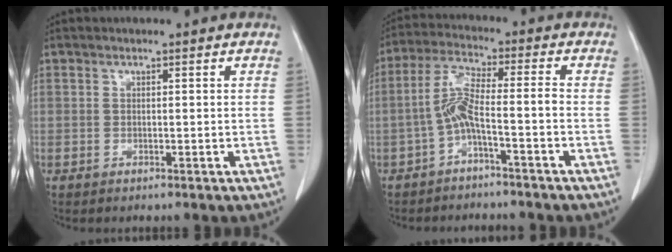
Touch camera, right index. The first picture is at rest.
{"total": 6.0, "force": [-2.5, 0.1, 5.5], "torque": [-0.113, 0.022, -0.048]}